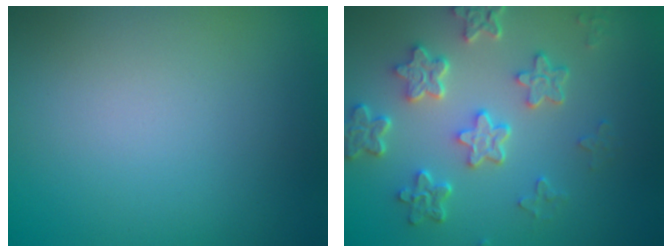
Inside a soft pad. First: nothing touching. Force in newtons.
{"total": 5.3, "press": 4.1, "slide": 3.4}